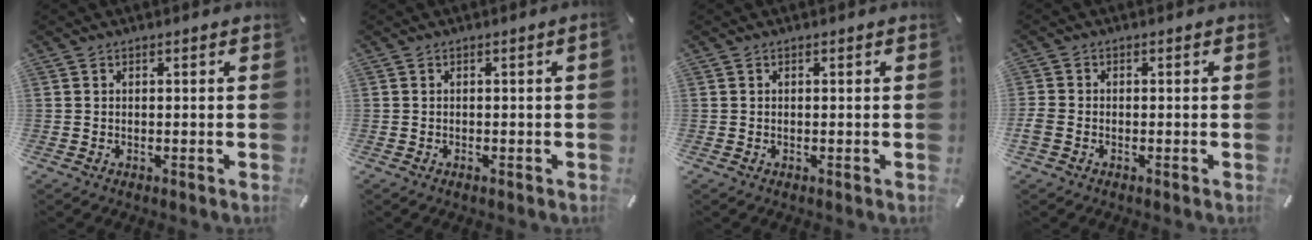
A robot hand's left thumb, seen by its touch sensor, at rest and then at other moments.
{"total": 1.4, "force": [-0.3, 0.0, 1.3], "torque": [-0.020, -0.005, -0.005]}
{"total": 0.0}
{"total": 1.8, "force": [-1.0, 1.2, 0.8], "torque": [-0.013, 0.005, -0.019]}